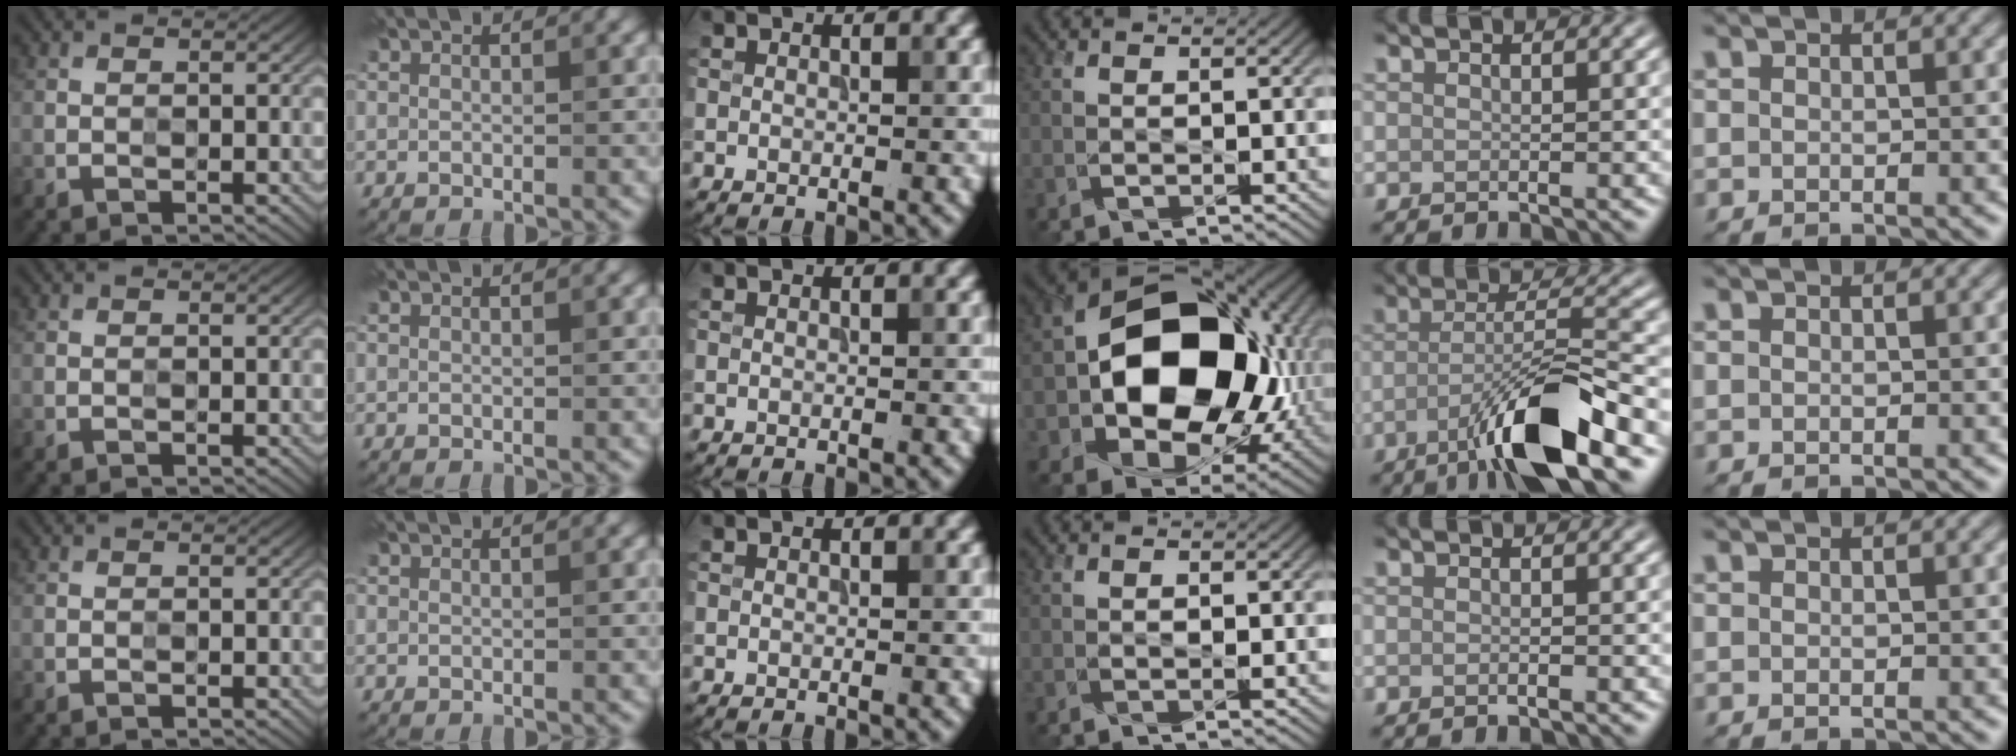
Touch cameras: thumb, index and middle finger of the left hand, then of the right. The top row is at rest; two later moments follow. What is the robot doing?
{"motion": "press", "object": "stopwatch"}